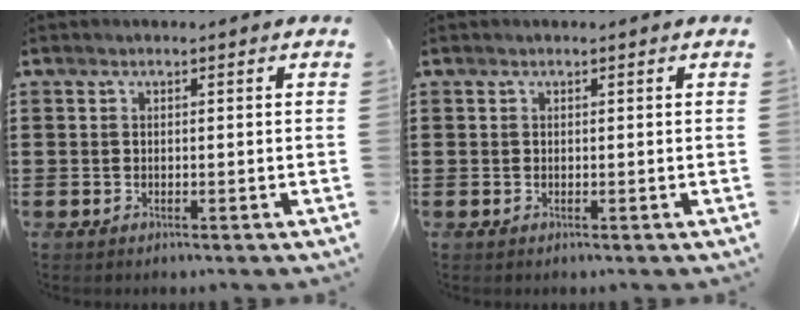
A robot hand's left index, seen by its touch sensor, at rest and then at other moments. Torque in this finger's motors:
{"motor_torque": [-0.34, 0.28, -0.13, -0.02]}